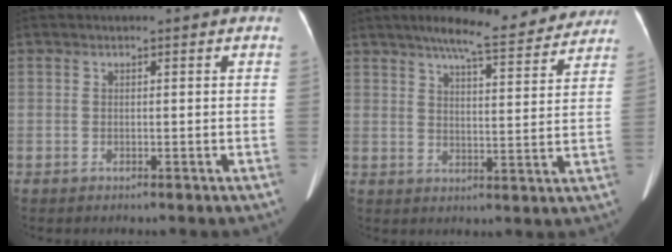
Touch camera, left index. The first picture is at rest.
{"total": 15.2, "force": [13.3, 2.4, 6.8], "torque": [-0.089, 0.005, 0.169]}